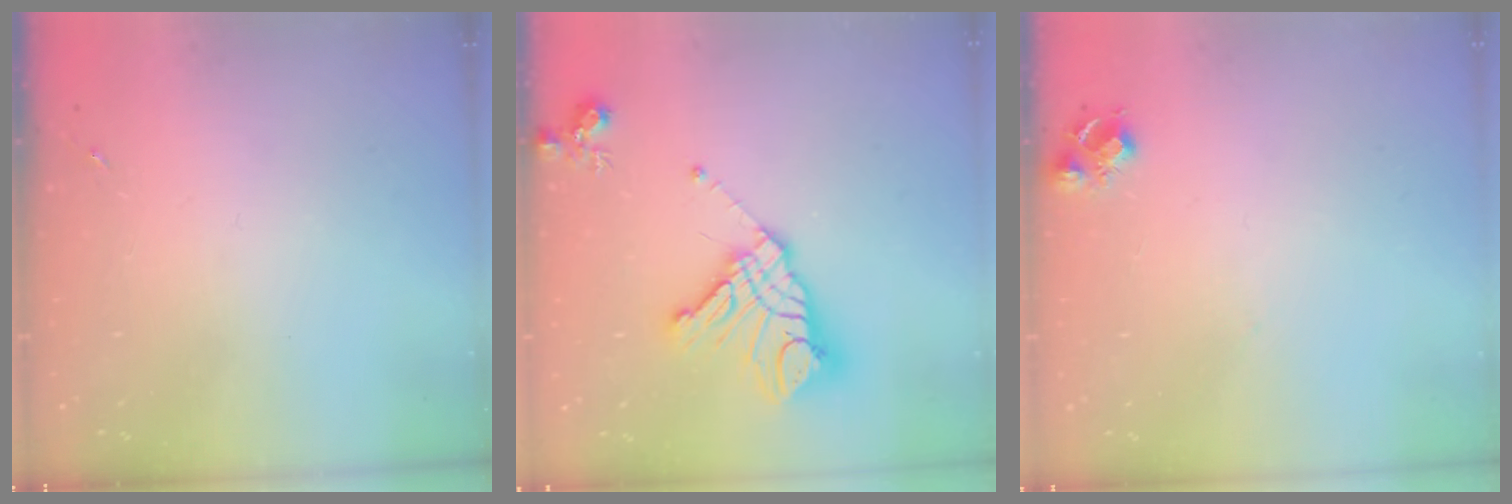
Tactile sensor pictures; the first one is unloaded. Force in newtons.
{"total": 18.0, "press": 17.9, "slide": 1.9}
{"total": 7.3, "press": 7.2, "slide": 0.8}